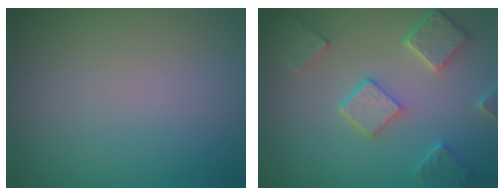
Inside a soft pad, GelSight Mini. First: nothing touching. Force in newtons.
{"total": 5.2, "press": 4.0, "slide": 3.2}